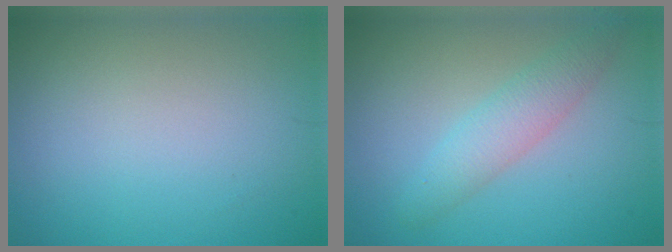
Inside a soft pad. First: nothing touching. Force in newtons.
{"total": 2.9, "press": 2.9, "slide": 0.1}